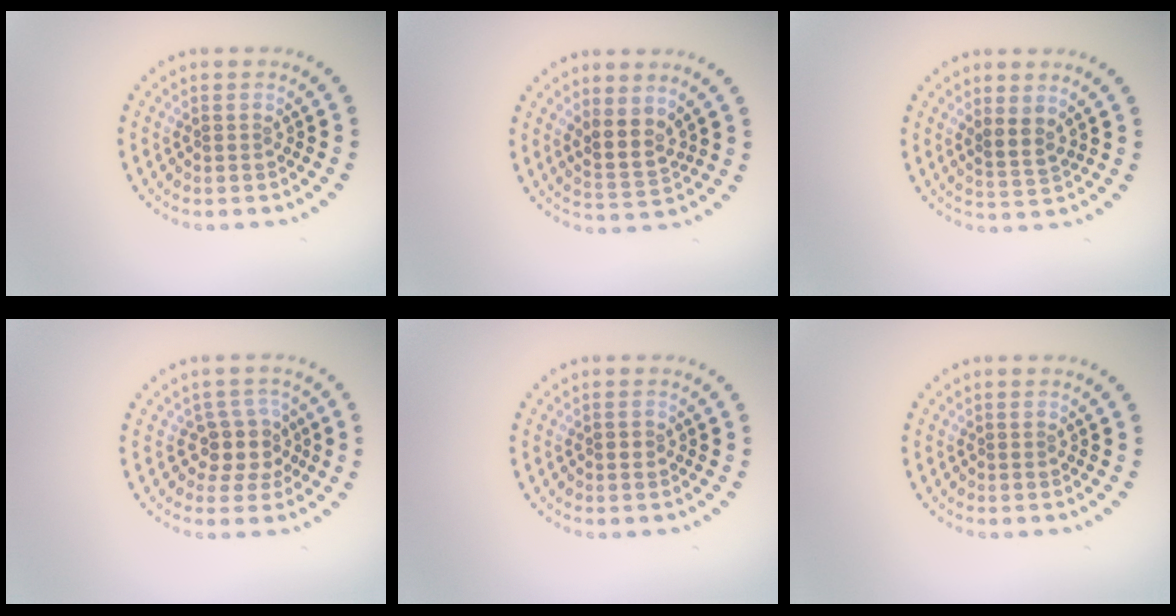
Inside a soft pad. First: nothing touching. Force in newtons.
{"total": 2.5, "press": 1.9, "slide": 1.5}
{"total": 2.0, "press": 1.4, "slide": 1.4}
{"total": 2.8, "press": 2.2, "slide": 1.8}
{"total": 0.9, "press": 0.9, "slide": 0.1}
{"total": 0.0}